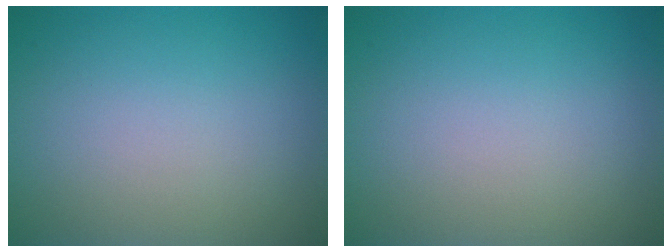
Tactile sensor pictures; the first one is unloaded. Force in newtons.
{"total": 0.0}